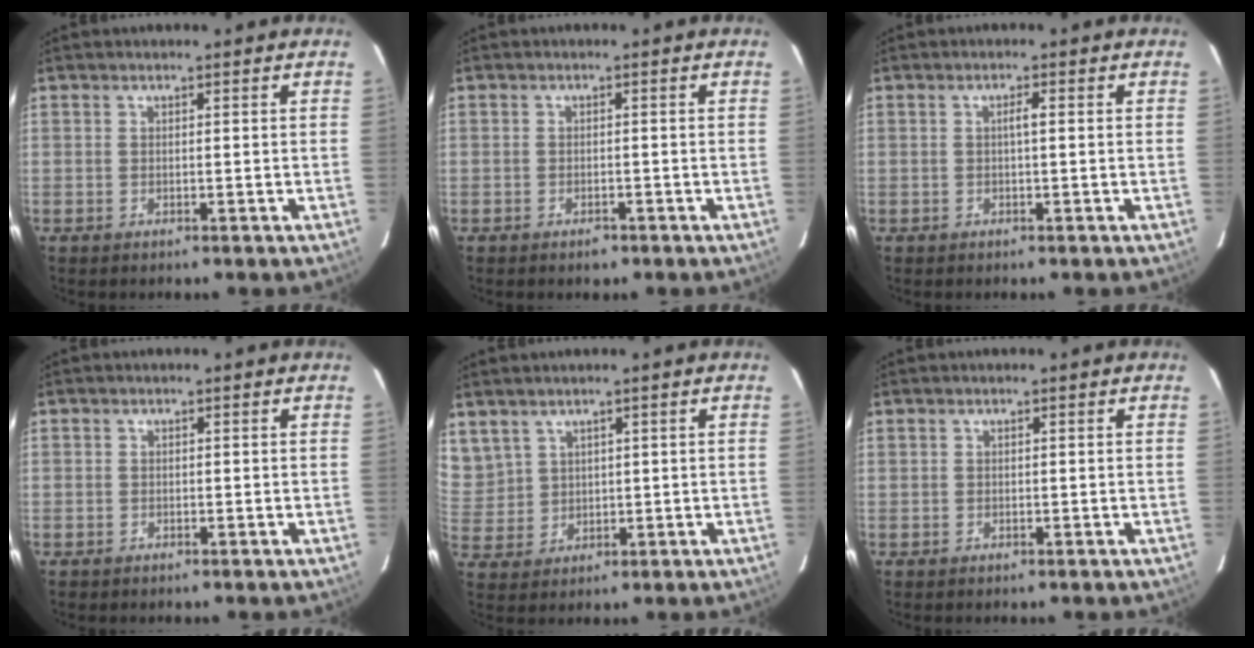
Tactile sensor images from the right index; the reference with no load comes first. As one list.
[{"total": 1.4, "force": [-1.0, 0.7, 0.7], "torque": [-0.011, 0.000, -0.009]}, {"total": 1.2, "force": [0.1, 0.0, 1.2], "torque": [-0.024, 0.003, 0.001]}, {"total": 0.6, "force": [-0.2, 0.6, -0.1], "torque": [0.002, 0.007, -0.006]}, {"total": 7.8, "force": [4.8, 5.9, 1.7], "torque": [-0.067, 0.010, 0.122]}, {"total": 0.0}]